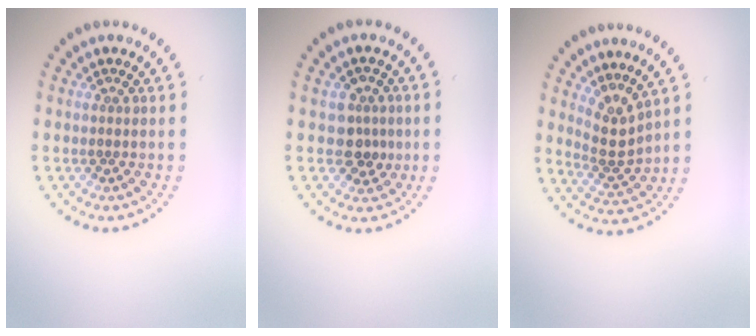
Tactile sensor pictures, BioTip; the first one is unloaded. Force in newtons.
{"total": 2.6, "press": 2.4, "slide": 1.0}
{"total": 2.9, "press": 2.1, "slide": 2.0}